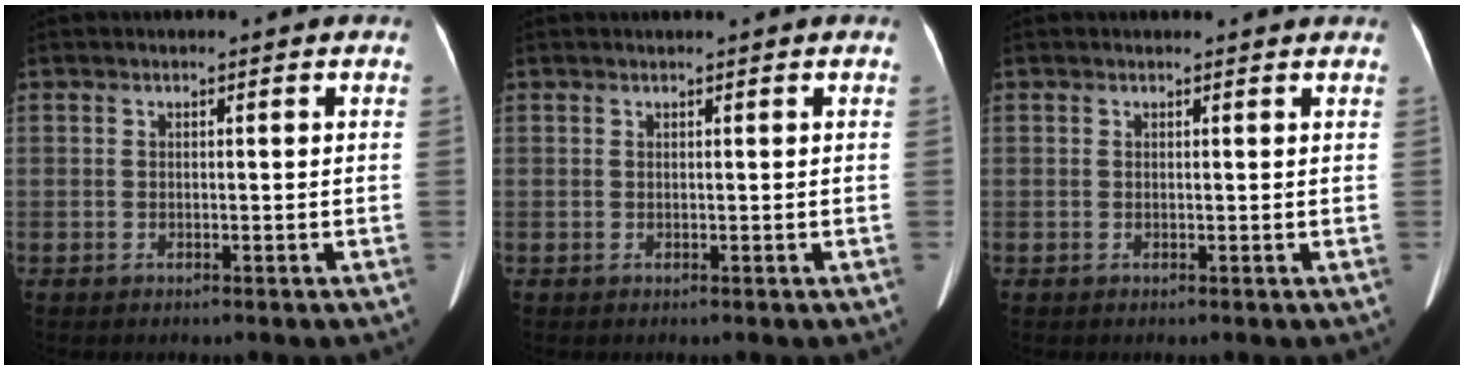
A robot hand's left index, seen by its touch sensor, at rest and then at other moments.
{"total": 1.1, "force": [1.0, -0.1, 0.5], "torque": [-0.007, 0.012, 0.019]}
{"total": 2.9, "force": [2.8, 0.2, 0.6], "torque": [-0.011, 0.011, 0.027]}